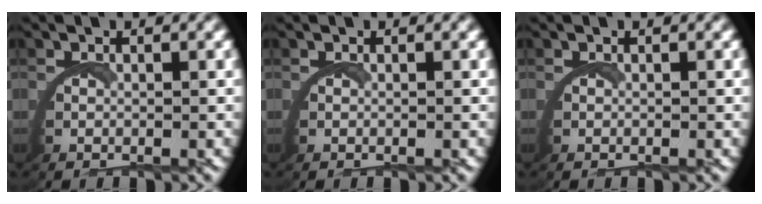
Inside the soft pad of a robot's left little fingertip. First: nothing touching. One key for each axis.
{"total": 0.0}
{"total": 0.0}